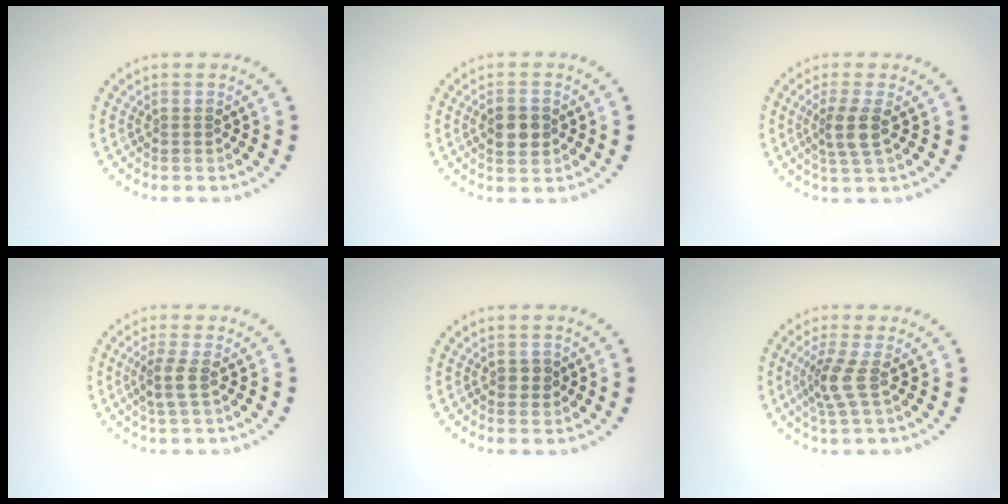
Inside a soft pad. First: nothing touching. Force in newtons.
{"total": 3.0, "press": 3.0, "slide": 0.1}
{"total": 2.7, "press": 2.2, "slide": 1.5}
{"total": 2.0, "press": 1.6, "slide": 1.1}
{"total": 1.3, "press": 1.3, "slide": 0.2}
{"total": 2.6, "press": 1.9, "slide": 1.7}